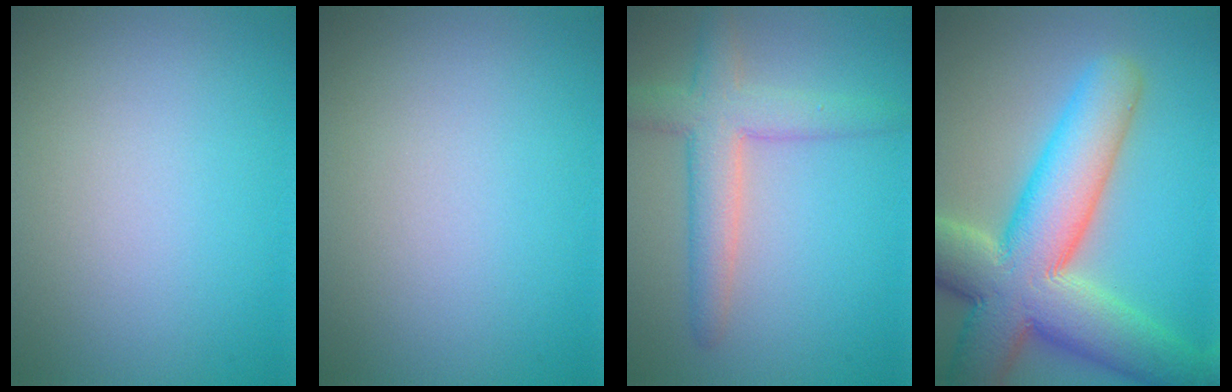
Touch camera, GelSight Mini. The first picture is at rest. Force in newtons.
{"total": 0.0}
{"total": 4.7, "press": 4.7, "slide": 0.1}
{"total": 12.3, "press": 12.3, "slide": 0.8}